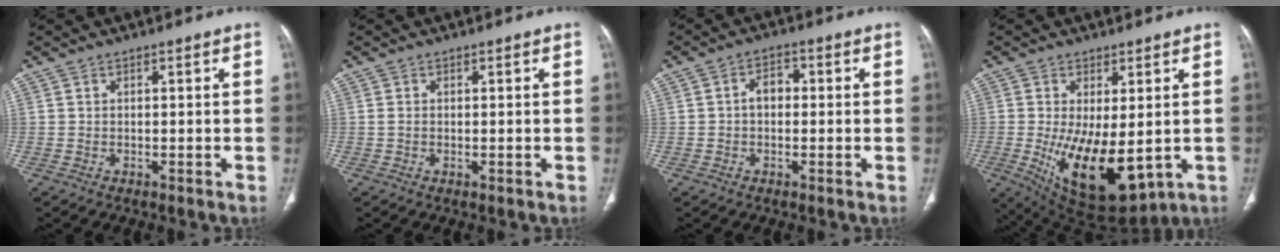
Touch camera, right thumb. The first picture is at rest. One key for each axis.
{"total": 0.9, "fx": -0.1, "fy": 0.4, "fz": 0.8, "tx": -0.022, "ty": -0.002, "tz": -0.002}
{"total": 3.6, "fx": -0.1, "fy": 2.6, "fz": 2.6, "tx": -0.031, "ty": 0.017, "tz": -0.008}
{"total": 15.0, "fx": -2.2, "fy": 6.8, "fz": 13.2, "tx": -0.215, "ty": -0.030, "tz": -0.008}